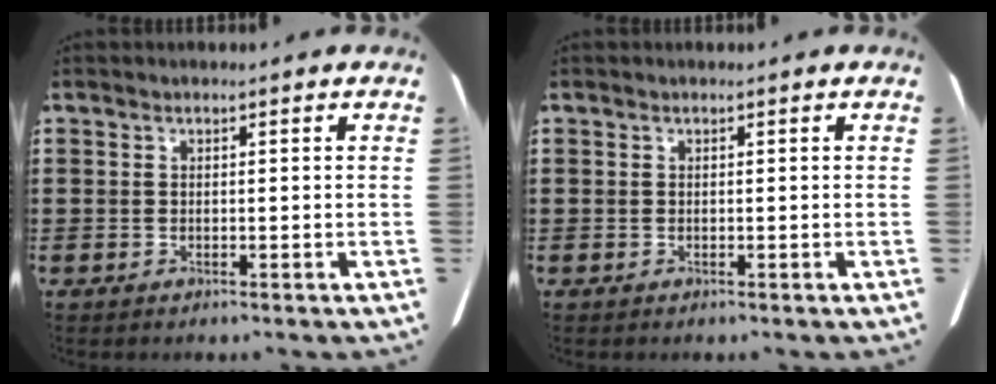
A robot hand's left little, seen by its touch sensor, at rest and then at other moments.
{"total": 0.0}